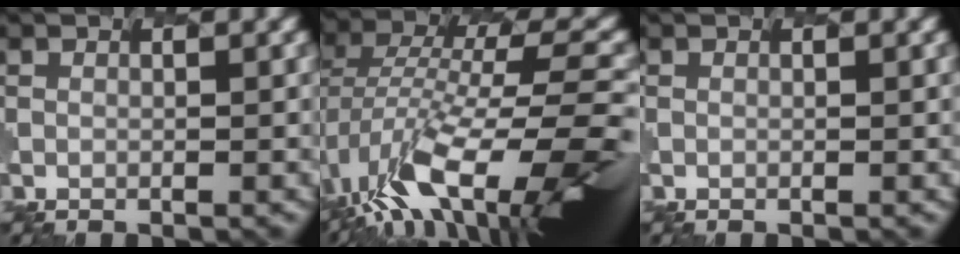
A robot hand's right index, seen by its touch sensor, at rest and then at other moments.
{"total": 11.4, "force": [-5.2, 4.7, 8.9], "torque": [-0.183, 0.014, -0.086]}
{"total": 0.0}